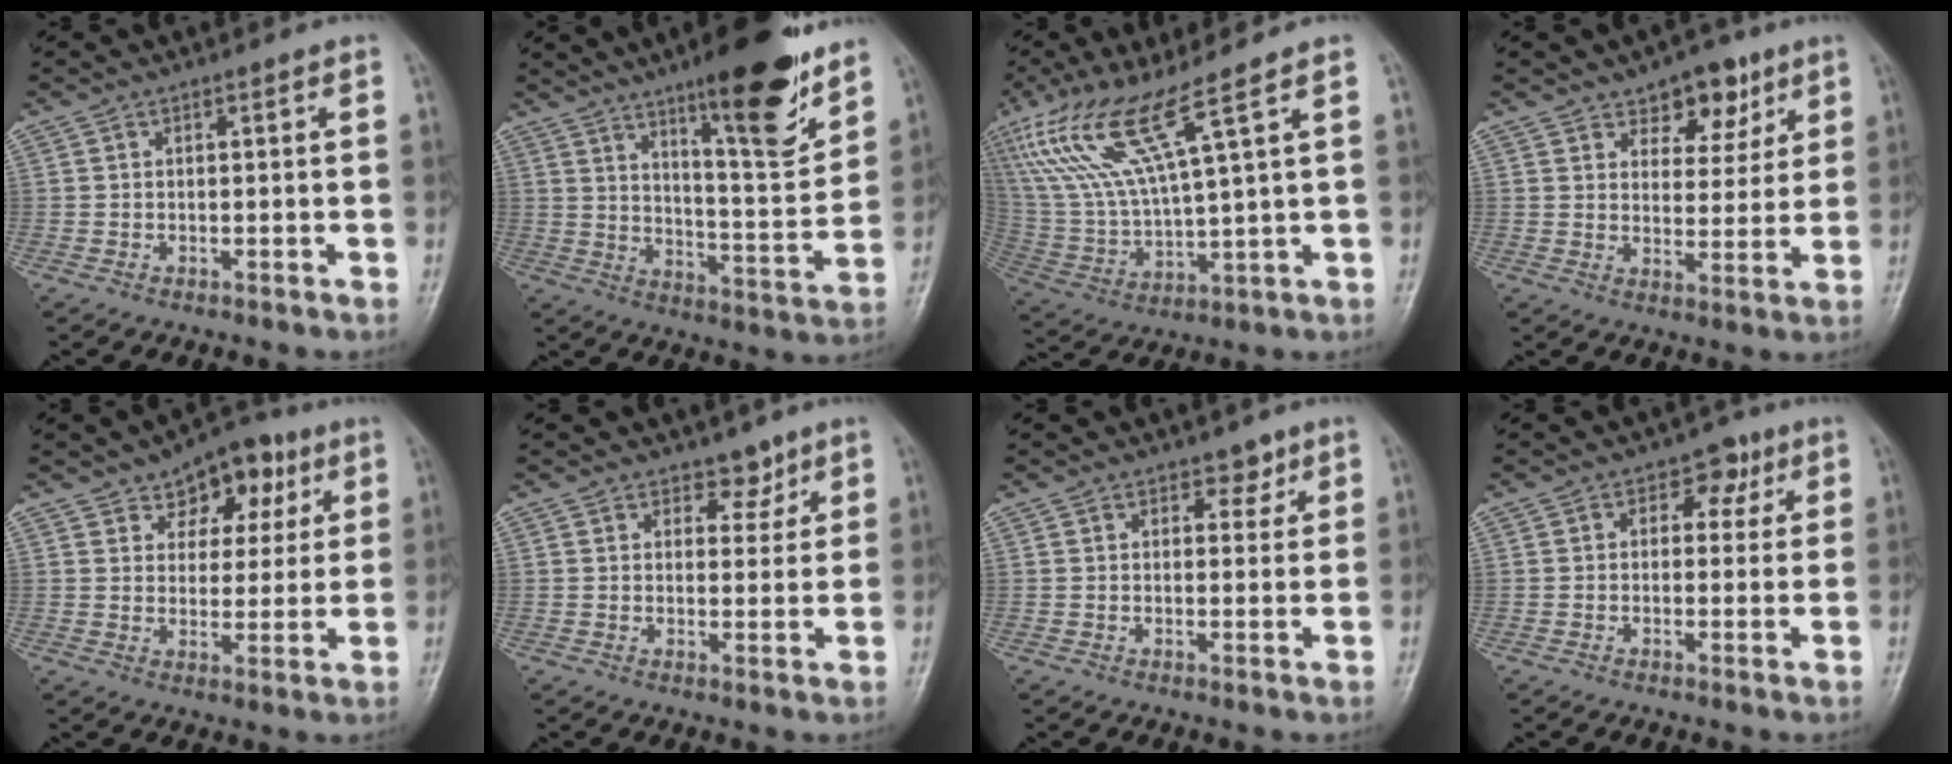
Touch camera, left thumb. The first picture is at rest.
{"total": 17.5, "force": [11.5, 3.7, 12.7], "torque": [-0.160, -0.075, 0.181]}
{"total": 16.0, "force": [8.9, 1.5, 13.2], "torque": [-0.290, -0.035, 0.182]}
{"total": 8.5, "force": [5.3, 5.2, 4.2], "torque": [-0.023, -0.026, 0.079]}
{"total": 10.7, "force": [5.6, 6.9, 5.8], "torque": [-0.036, -0.018, 0.080]}
{"total": 3.8, "force": [2.8, 2.4, 1.1], "torque": [0.014, -0.017, 0.039]}
{"total": 2.9, "force": [1.9, 1.9, 1.1], "torque": [0.008, -0.010, 0.025]}
{"total": 4.6, "force": [1.8, 3.4, 2.5], "torque": [0.001, -0.001, 0.017]}